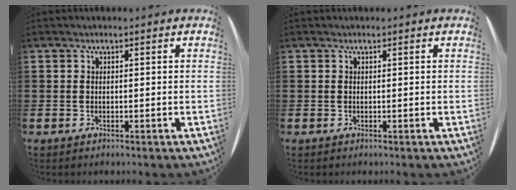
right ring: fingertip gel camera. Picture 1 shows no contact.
{"total": 0.0}